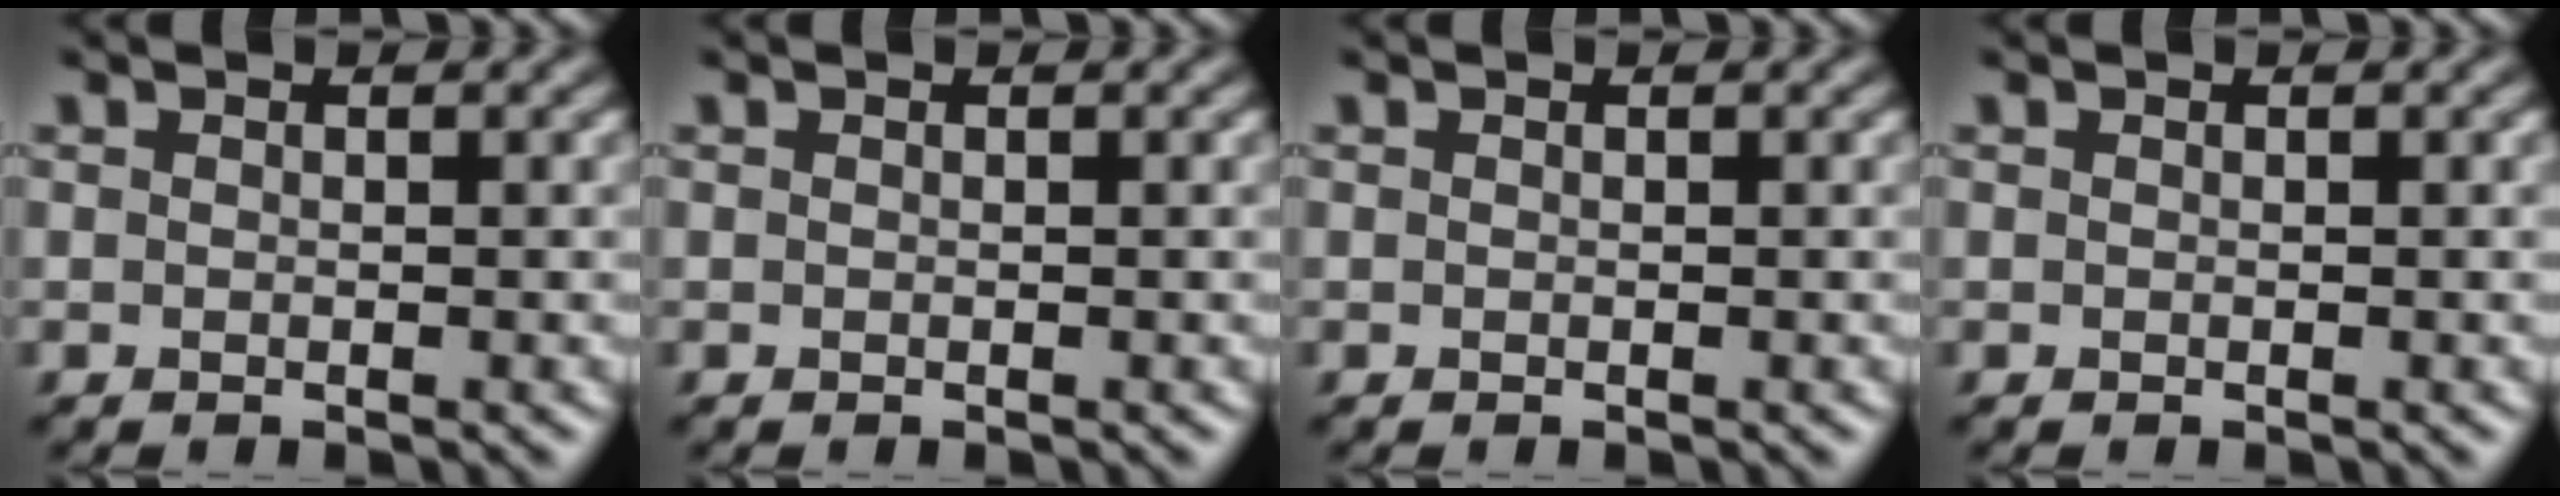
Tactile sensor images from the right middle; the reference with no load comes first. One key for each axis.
{"total": 0.0}
{"total": 0.0}
{"total": 0.0}